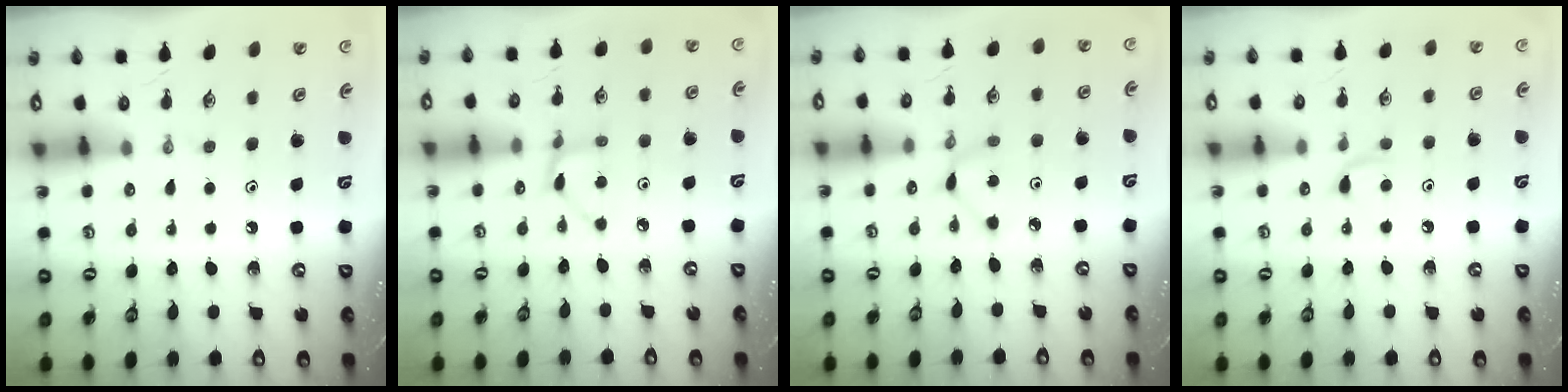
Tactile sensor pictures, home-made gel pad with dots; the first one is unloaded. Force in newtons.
{"total": 2.8, "press": 2.8, "slide": 0.4}
{"total": 2.3, "press": 2.3, "slide": 0.2}
{"total": 5.0, "press": 4.9, "slide": 0.6}